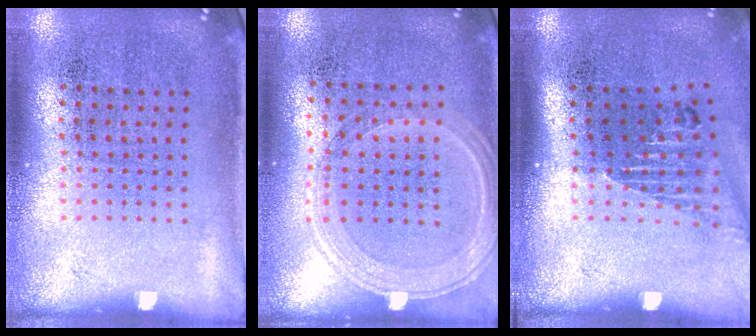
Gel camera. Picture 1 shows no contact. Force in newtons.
{"total": 1.0, "press": 0.9, "slide": 0.3}
{"total": 1.6, "press": 1.2, "slide": 1.0}